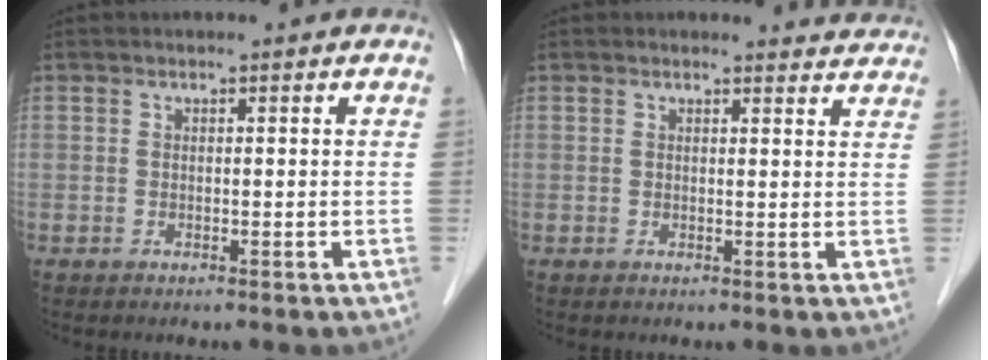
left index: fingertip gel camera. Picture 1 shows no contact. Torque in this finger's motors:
{"motor_torque": [0.93, -1.21, 0.17, 0.04]}